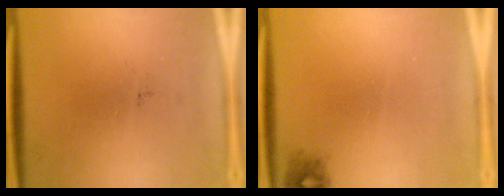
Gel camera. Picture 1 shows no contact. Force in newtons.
{"total": 1.1}